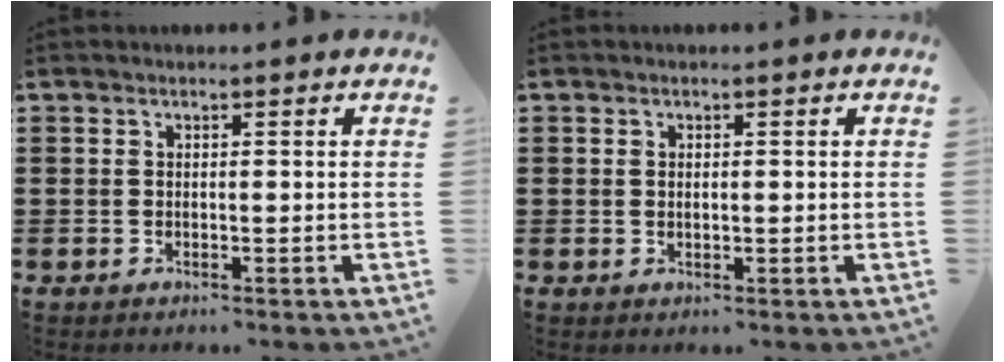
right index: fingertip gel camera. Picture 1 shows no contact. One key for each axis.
{"total": 0.6, "fx": 0.2, "fy": 0.2, "fz": 0.6, "tx": -0.013, "ty": 0.000, "tz": 0.003}